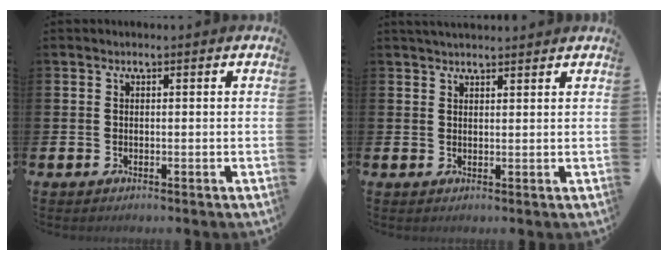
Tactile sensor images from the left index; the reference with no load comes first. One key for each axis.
{"total": 2.4, "fx": 2.4, "fy": 0.4, "fz": 0.4, "tx": -0.001, "ty": -0.007, "tz": 0.041}